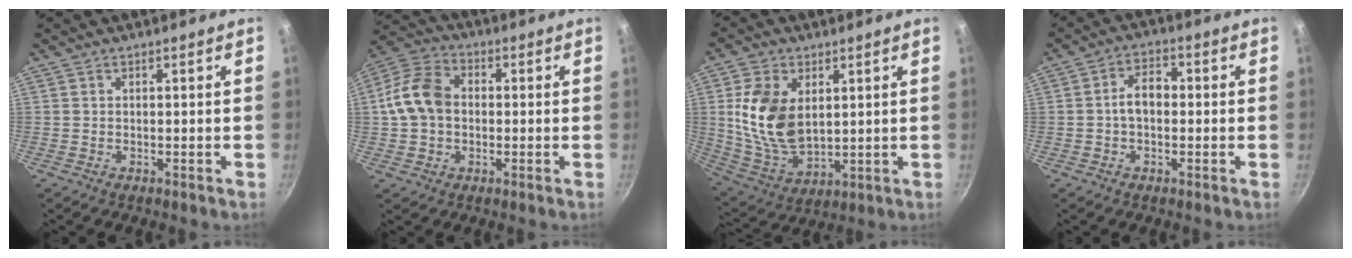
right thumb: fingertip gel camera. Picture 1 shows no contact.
{"total": 10.9, "force": [0.1, 8.3, 7.1], "torque": [-0.113, 0.026, -0.014]}
{"total": 14.5, "force": [2.9, 9.2, 10.8], "torque": [-0.194, -0.026, 0.069]}
{"total": 5.4, "force": [-0.3, 3.5, 4.1], "torque": [-0.051, 0.023, -0.011]}